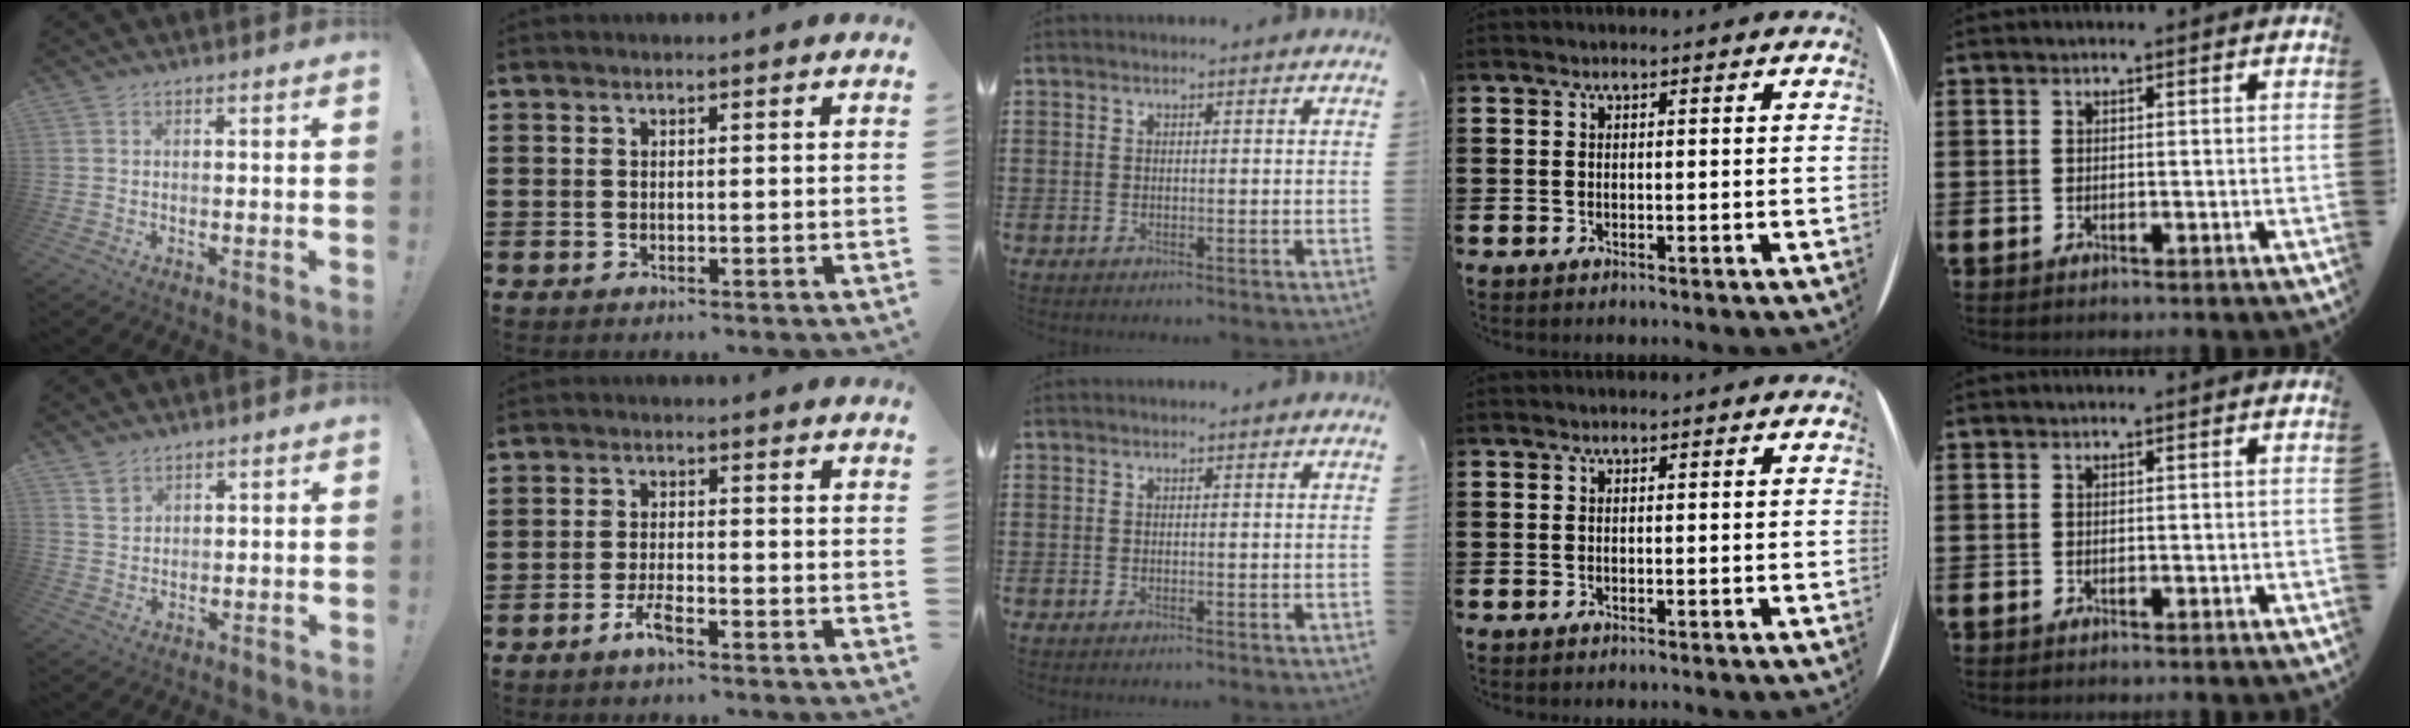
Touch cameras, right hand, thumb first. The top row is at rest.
{"thumb": {"total": 3.5, "force": [2.6, 2.1, 1.0], "torque": [-0.004, -0.019, 0.047]}, "index": {"total": 3.5, "force": [-2.3, 0.9, 2.5], "torque": [-0.054, 0.001, -0.047]}}